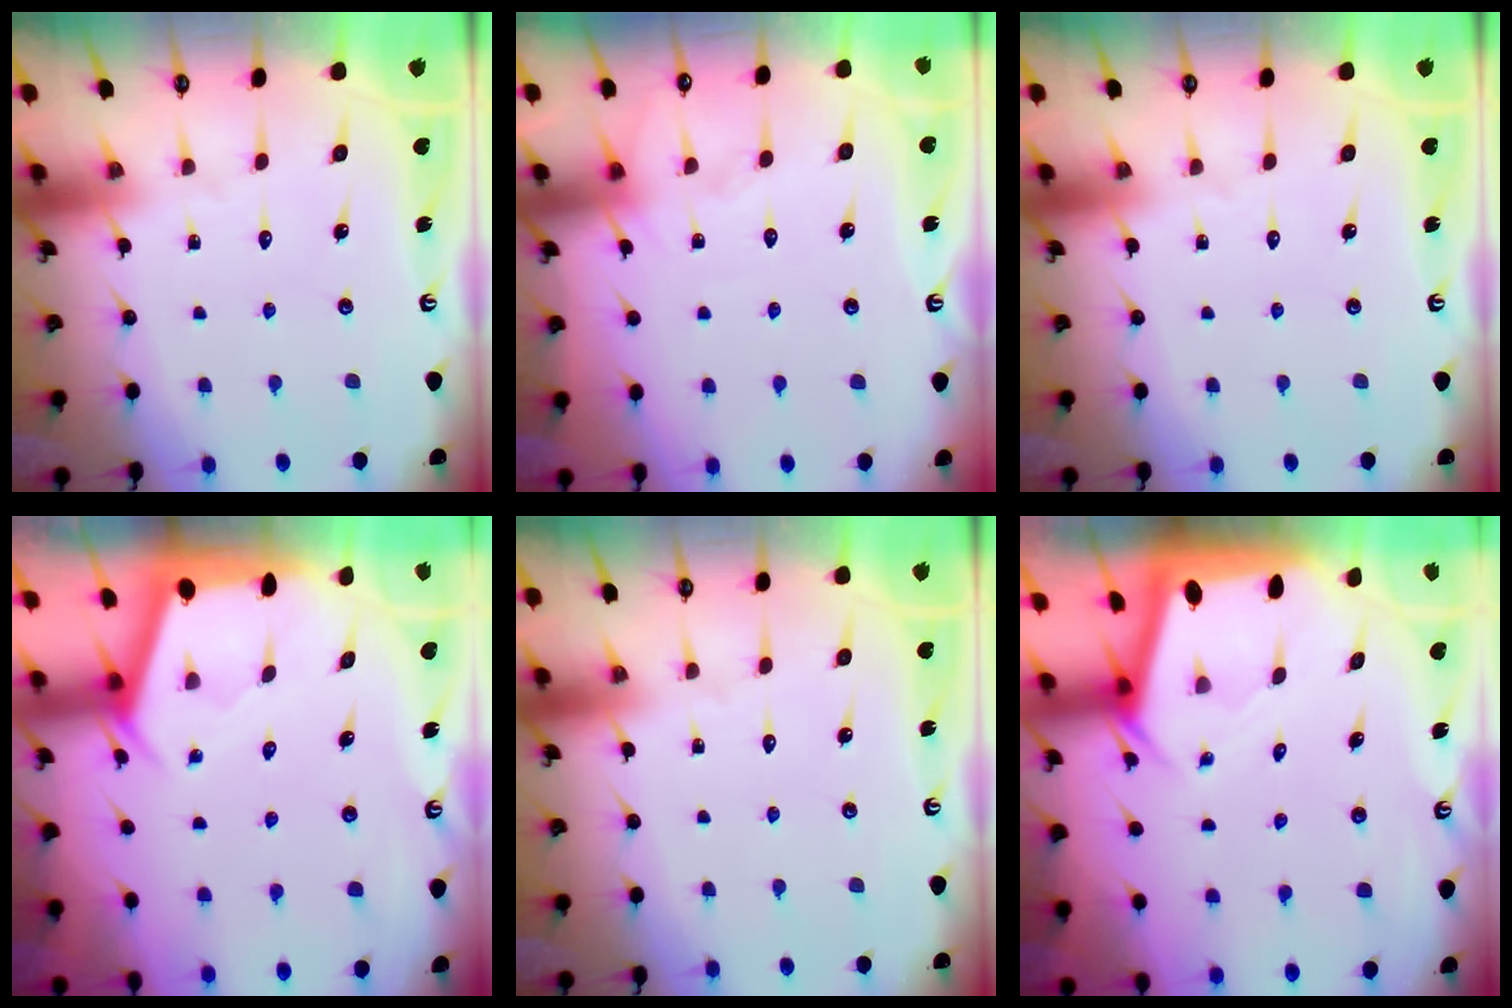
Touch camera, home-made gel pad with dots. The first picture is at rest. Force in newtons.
{"total": 5.3, "press": 5.3, "slide": 0.7}
{"total": 0.0}
{"total": 2.3, "press": 2.3, "slide": 0.3}
{"total": 0.0}
{"total": 2.1, "press": 2.1, "slide": 0.2}